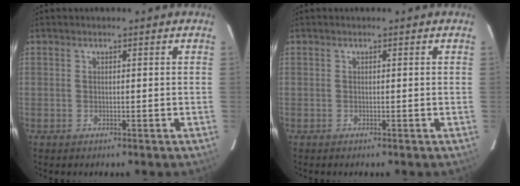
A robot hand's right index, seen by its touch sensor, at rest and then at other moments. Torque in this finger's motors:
{"motor_torque": [0.05, -0.04, 0.03, 0.01]}